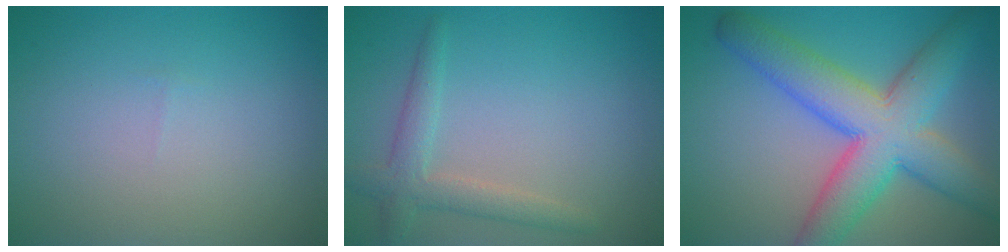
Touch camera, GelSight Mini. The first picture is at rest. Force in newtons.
{"total": 2.7, "press": 2.7, "slide": 0.1}
{"total": 9.5, "press": 9.5, "slide": 0.2}